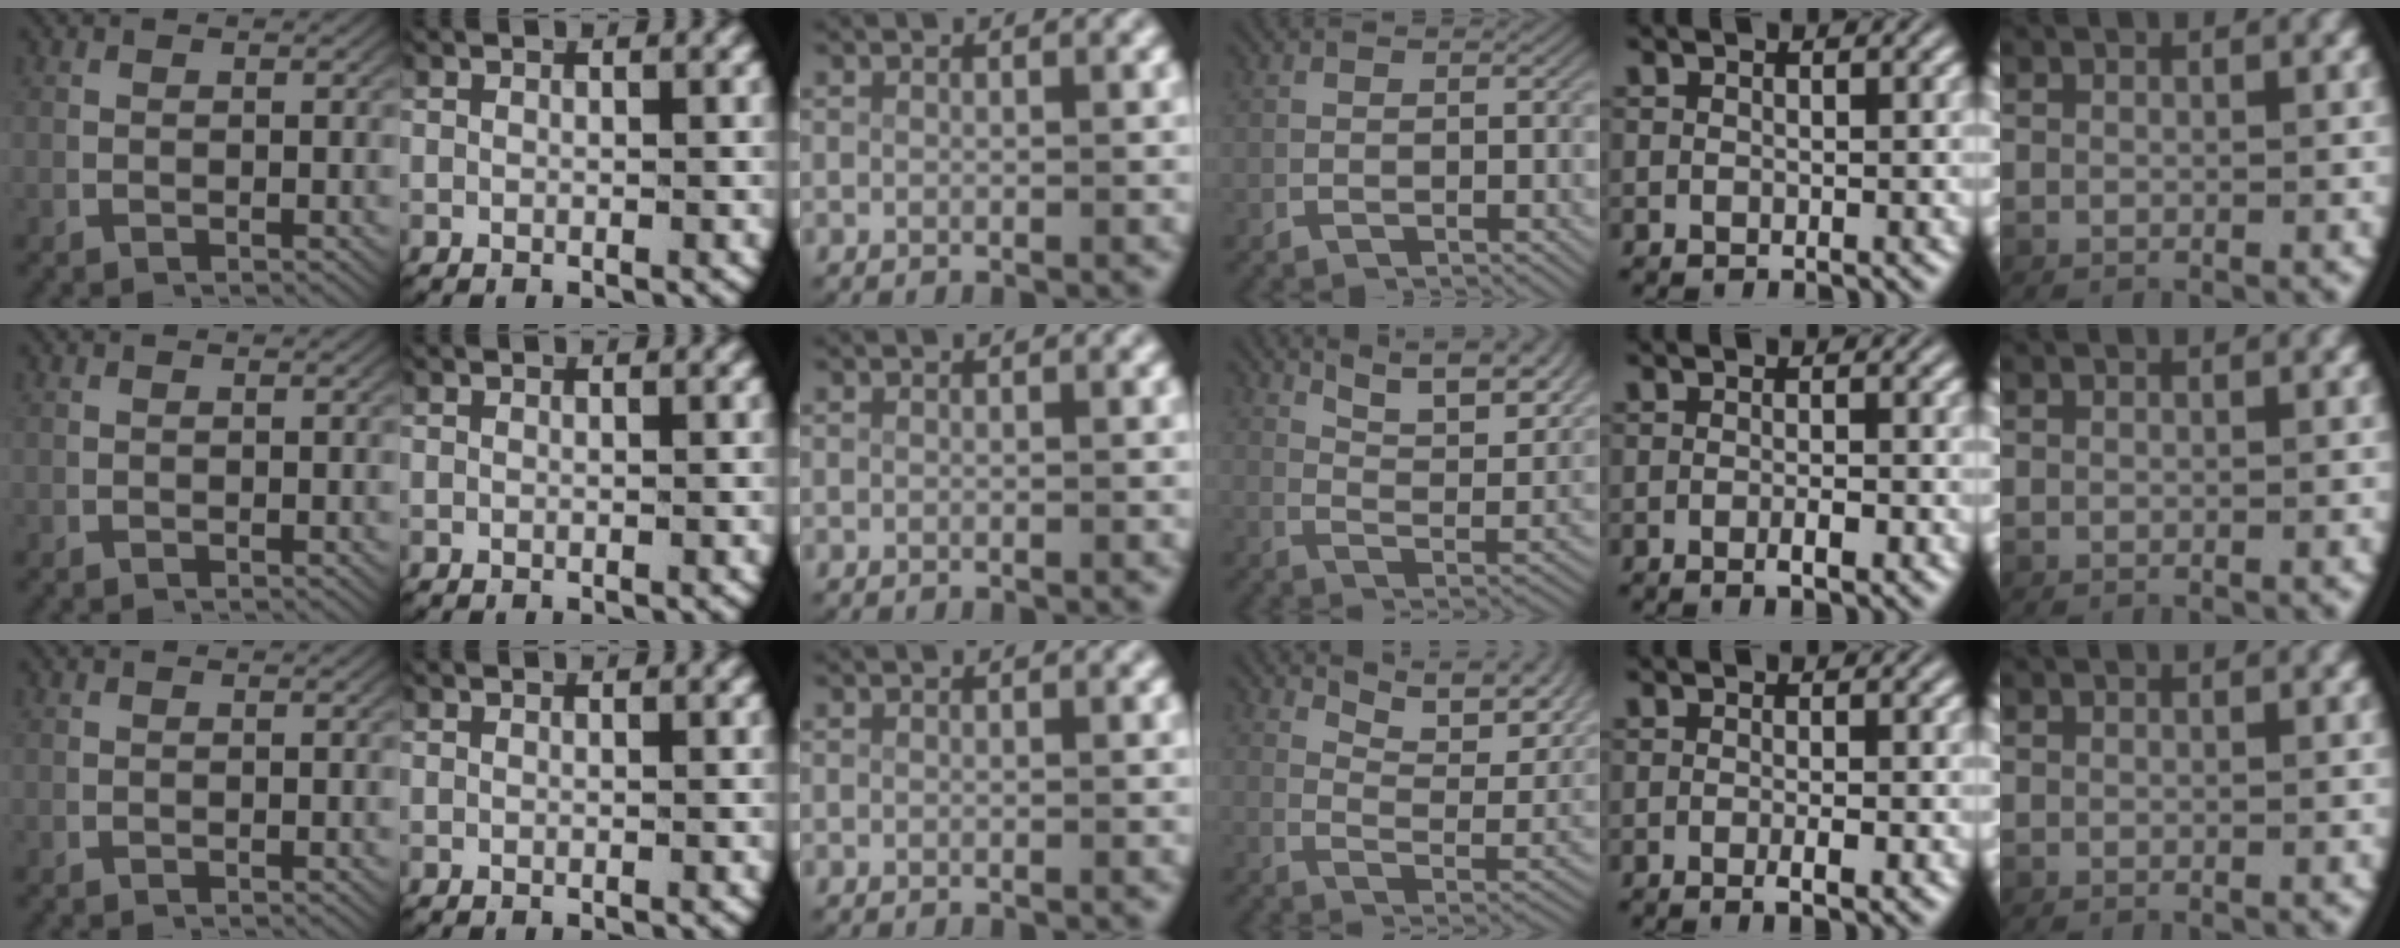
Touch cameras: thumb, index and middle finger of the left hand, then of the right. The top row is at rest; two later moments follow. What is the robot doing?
{"motion": "lift_and_place", "object": "map"}